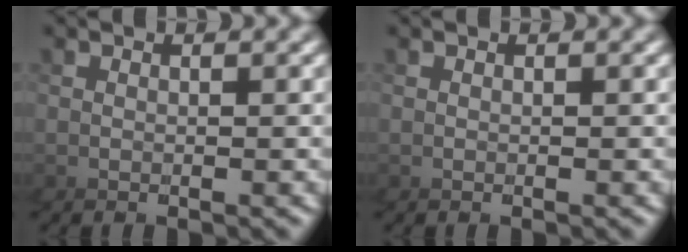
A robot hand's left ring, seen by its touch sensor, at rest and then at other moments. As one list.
[{"total": 0.0}]